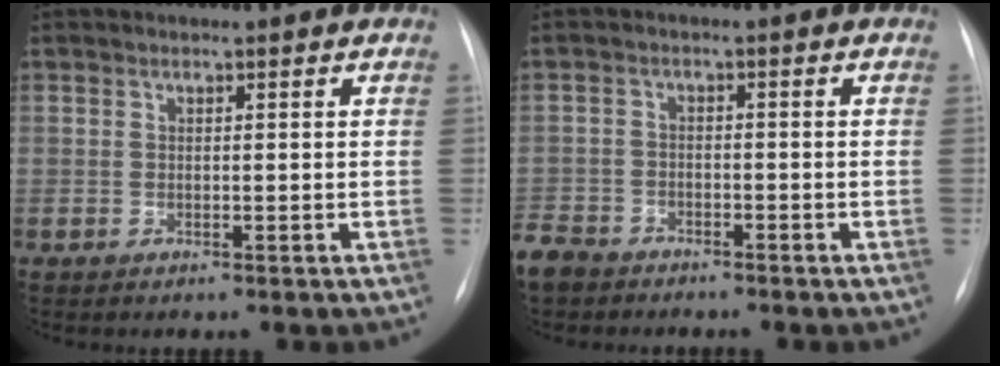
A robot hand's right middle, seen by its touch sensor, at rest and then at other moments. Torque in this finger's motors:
{"motor_torque": [0.39, -0.36, 0.14, 0.05]}